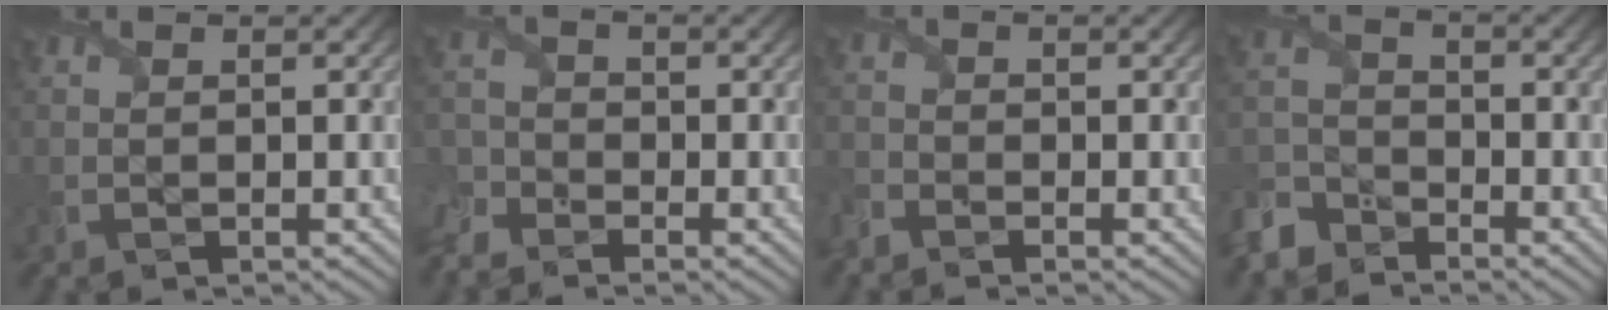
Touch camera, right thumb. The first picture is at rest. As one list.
[{"total": 5.0, "force": [-4.1, 2.4, 1.6], "torque": [-0.050, -0.021, -0.088]}, {"total": 2.1, "force": [-1.9, 0.8, 0.4], "torque": [-0.016, -0.011, -0.051]}, {"total": 5.7, "force": [-4.8, 2.7, 1.5], "torque": [-0.044, -0.008, -0.116]}]